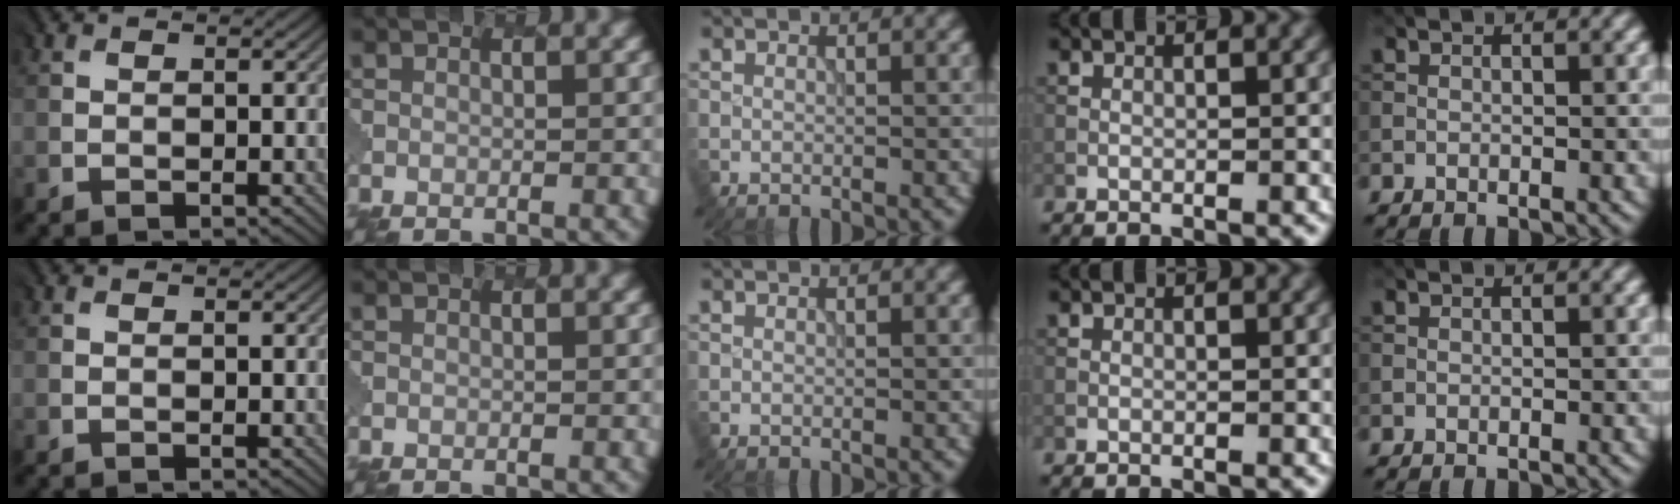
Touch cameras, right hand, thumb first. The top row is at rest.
{}